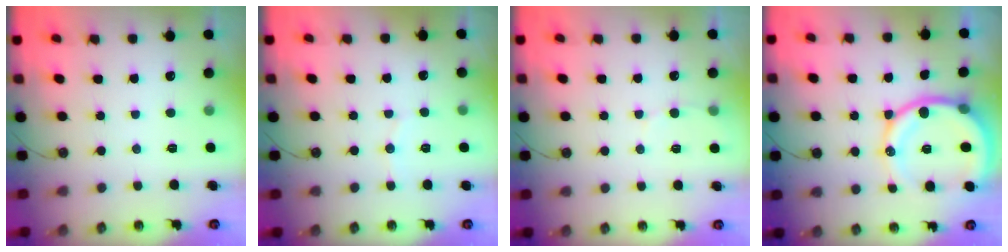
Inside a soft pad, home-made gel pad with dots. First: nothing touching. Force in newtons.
{"total": 4.9, "press": 4.7, "slide": 1.1}
{"total": 3.9, "press": 3.8, "slide": 0.4}
{"total": 16.7, "press": 16.6, "slide": 2.3}